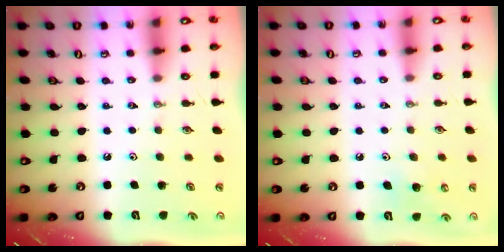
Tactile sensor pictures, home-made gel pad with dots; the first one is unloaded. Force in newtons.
{"total": 7.8, "press": 7.6, "slide": 1.6}